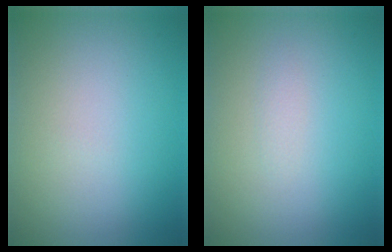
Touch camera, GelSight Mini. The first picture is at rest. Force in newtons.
{"total": 0.6, "press": 0.6, "slide": 0.0}